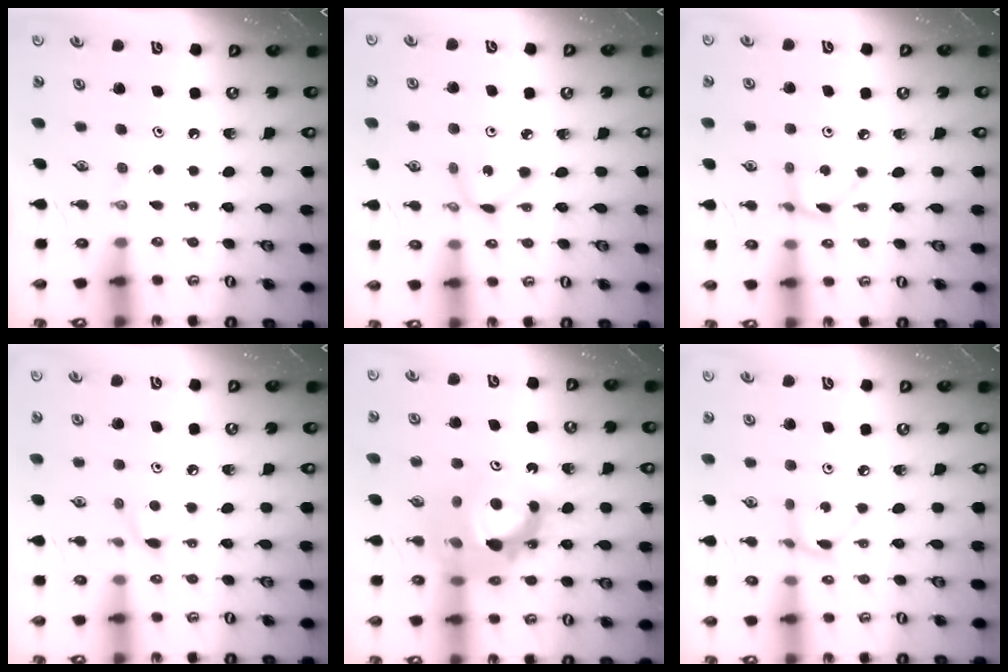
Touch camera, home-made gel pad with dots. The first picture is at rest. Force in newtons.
{"total": 2.8, "press": 2.8, "slide": 0.1}
{"total": 3.6, "press": 3.6, "slide": 0.1}
{"total": 6.0, "press": 6.0, "slide": 0.8}
{"total": 15.9, "press": 15.7, "slide": 2.4}
{"total": 2.8, "press": 2.8, "slide": 0.1}